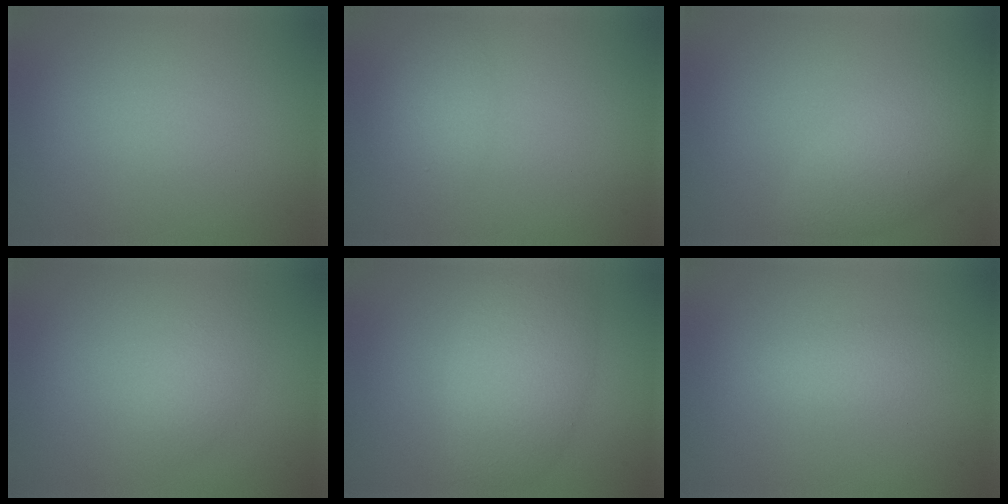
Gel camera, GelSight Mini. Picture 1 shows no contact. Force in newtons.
{"total": 1.5, "press": 1.5, "slide": 0.1}
{"total": 4.5, "press": 4.5, "slide": 0.0}
{"total": 1.7, "press": 1.7, "slide": 0.0}
{"total": 5.5, "press": 5.5, "slide": 0.3}
{"total": 1.7, "press": 1.7, "slide": 0.1}